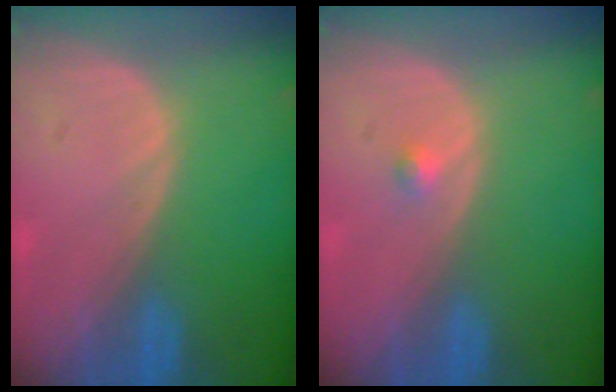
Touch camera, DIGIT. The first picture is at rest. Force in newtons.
{"total": 1.1, "press": 0.9, "slide": 0.5}